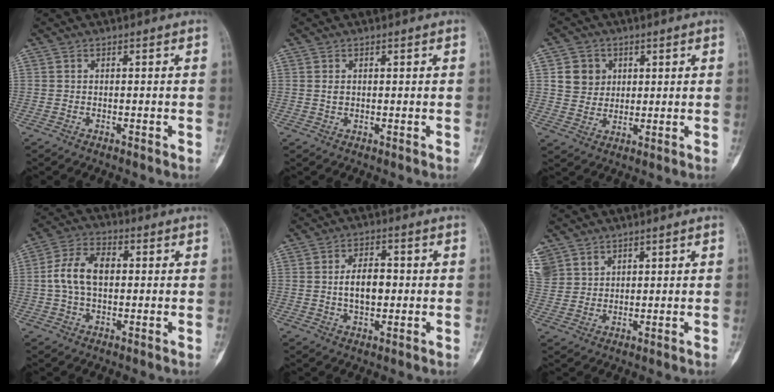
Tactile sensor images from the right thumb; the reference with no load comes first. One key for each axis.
{"total": 1.2, "fx": 0.3, "fy": 0.9, "fz": 0.8, "tx": -0.006, "ty": 0.005, "tz": 0.005}
{"total": 6.2, "fx": 1.9, "fy": 5.6, "fz": 1.8, "tx": 0.004, "ty": -0.001, "tz": 0.034}
{"total": 8.9, "fx": 0.6, "fy": 5.6, "fz": 6.9, "tx": -0.124, "ty": 0.025, "tz": 0.006}
{"total": 6.7, "fx": 0.0, "fy": 4.1, "fz": 5.4, "tx": -0.075, "ty": 0.009, "tz": 0.000}
{"total": 8.8, "fx": 5.4, "fy": 6.7, "fz": 2.0, "tx": -0.037, "ty": -0.002, "tz": 0.122}